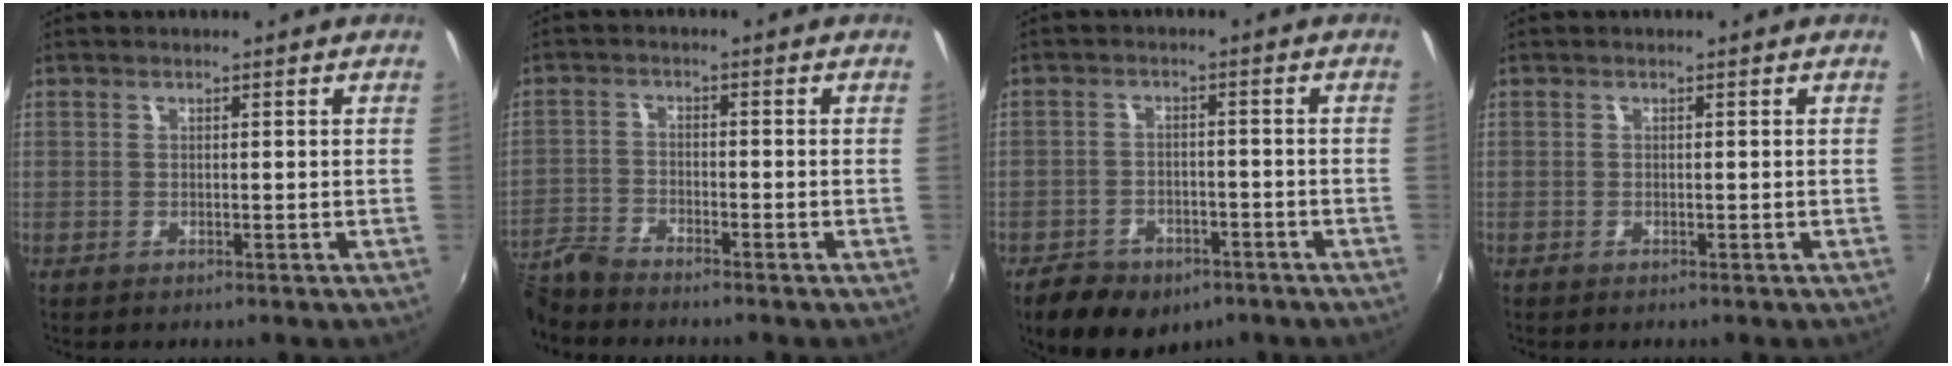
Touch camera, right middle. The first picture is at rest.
{"total": 5.9, "force": [-5.8, 0.5, 1.2], "torque": [-0.038, -0.009, -0.123]}
{"total": 11.6, "force": [-7.7, 6.5, 5.7], "torque": [-0.141, -0.009, -0.107]}
{"total": 0.0}